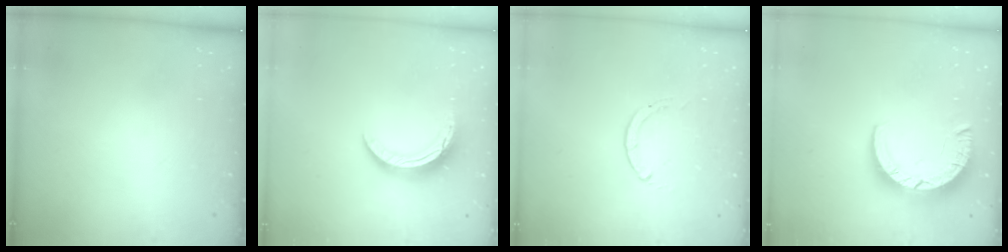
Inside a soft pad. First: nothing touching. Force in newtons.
{"total": 10.1, "press": 10.1, "slide": 0.1}
{"total": 0.0}
{"total": 8.9, "press": 8.8, "slide": 1.1}